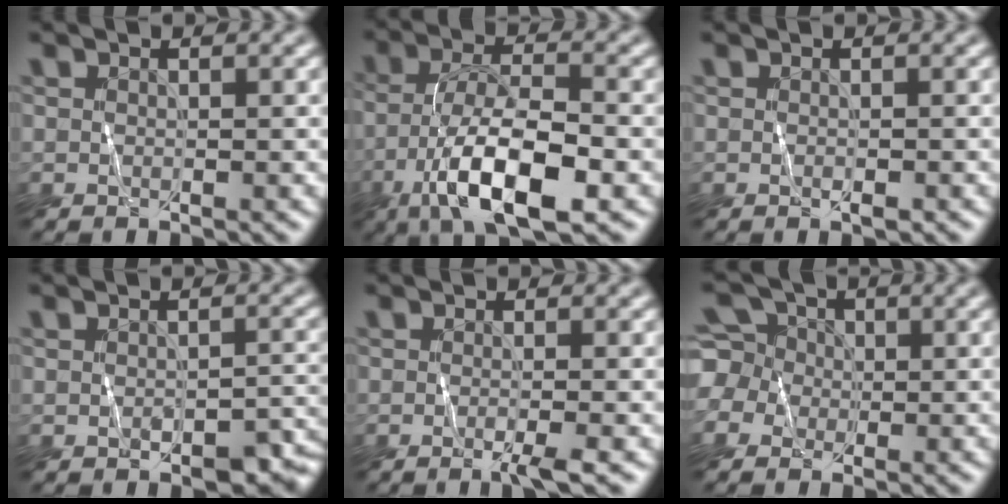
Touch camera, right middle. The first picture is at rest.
{"total": 9.7, "force": [-4.3, 3.3, 8.0], "torque": [-0.143, 0.001, -0.080]}
{"total": 0.7, "force": [0.0, 0.3, 0.7], "torque": [-0.012, 0.001, 0.002]}
{"total": 2.5, "force": [-1.0, 1.4, 1.7], "torque": [-0.025, -0.002, -0.008]}
{"total": 1.8, "force": [-0.5, 0.3, 1.7], "torque": [-0.023, -0.003, -0.012]}
{"total": 6.3, "force": [-0.8, 5.8, 2.3], "torque": [-0.058, 0.030, -0.055]}